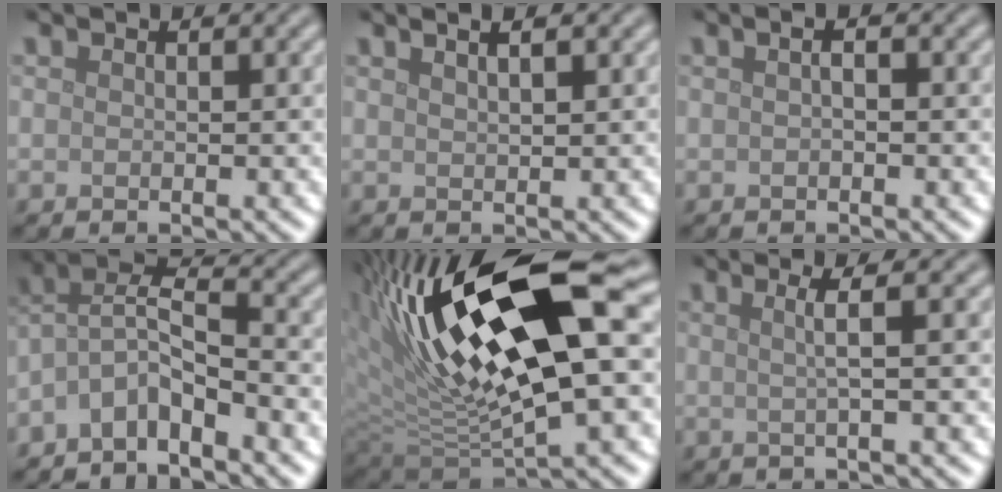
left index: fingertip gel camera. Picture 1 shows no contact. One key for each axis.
{"total": 2.8, "fx": 1.8, "fy": 1.1, "fz": 1.8, "tx": -0.008, "ty": 0.014, "tz": 0.000}
{"total": 0.9, "fx": 0.1, "fy": 0.2, "fz": 0.8, "tx": -0.014, "ty": -0.003, "tz": 0.001}
{"total": 4.4, "fx": -3.2, "fy": 1.3, "fz": 2.8, "tx": -0.051, "ty": 0.008, "tz": -0.070}
{"total": 17.1, "fx": 4.3, "fy": 6.1, "fz": 15.4, "tx": -0.269, "ty": 0.002, "tz": 0.069}
{"total": 2.4, "fx": 0.3, "fy": 0.5, "fz": 2.3, "tx": -0.039, "ty": 0.007, "tz": -0.001}